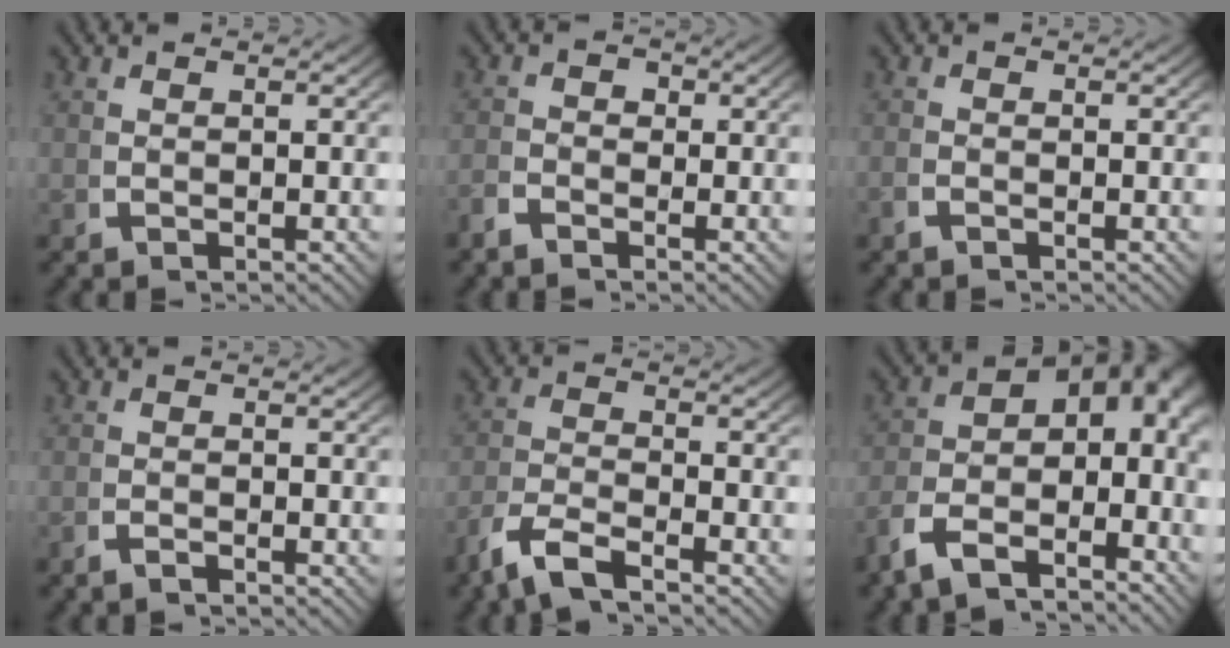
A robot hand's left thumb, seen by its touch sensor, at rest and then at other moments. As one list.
[{"total": 1.6, "force": [-1.1, 1.0, 0.6], "torque": [0.001, -0.002, -0.029]}, {"total": 0.7, "force": [-0.6, 0.3, 0.3], "torque": [-0.006, -0.003, -0.013]}, {"total": 0.9, "force": [-0.7, 0.2, 0.3], "torque": [-0.007, -0.001, -0.019]}, {"total": 4.3, "force": [-2.8, 2.0, 2.6], "torque": [-0.058, -0.005, -0.057]}, {"total": 10.7, "force": [-0.8, 6.5, 8.4], "torque": [-0.123, 0.004, -0.034]}]